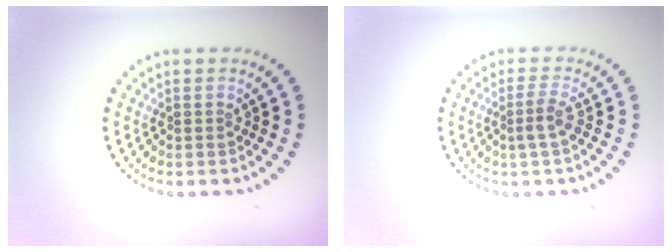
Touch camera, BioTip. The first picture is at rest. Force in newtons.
{"total": 1.9, "press": 1.4, "slide": 1.3}